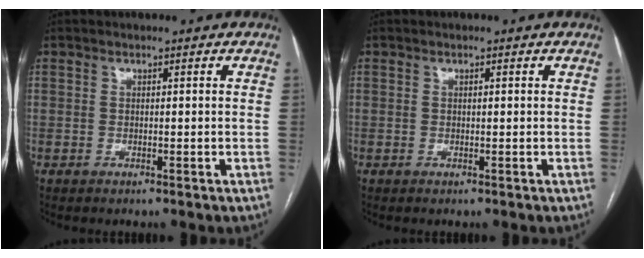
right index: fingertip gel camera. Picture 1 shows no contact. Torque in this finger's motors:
{"motor_torque": [-0.14, 0.09, -0.04, 0.00]}